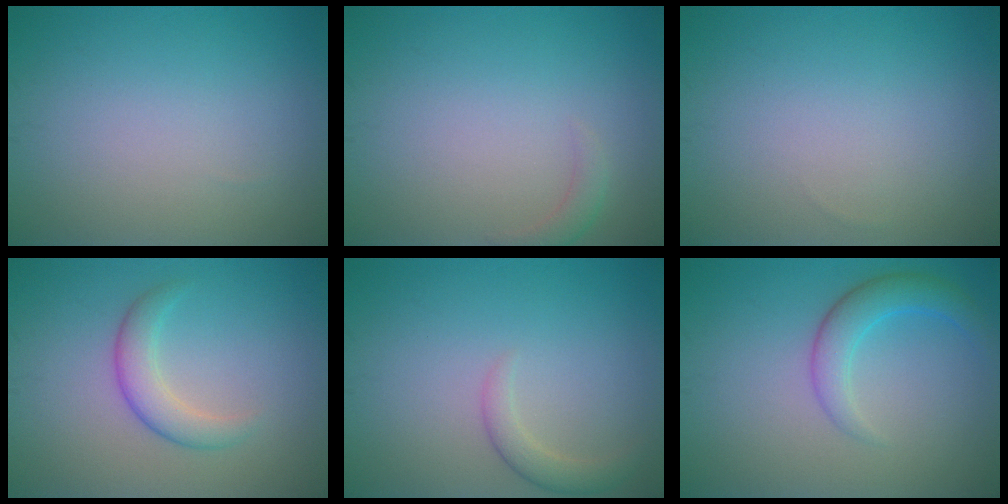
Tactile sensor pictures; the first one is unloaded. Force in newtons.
{"total": 1.2, "press": 1.1, "slide": 0.2}
{"total": 0.0}
{"total": 2.8, "press": 2.8, "slide": 0.1}
{"total": 1.8, "press": 1.8, "slide": 0.1}
{"total": 3.2, "press": 3.2, "slide": 0.1}